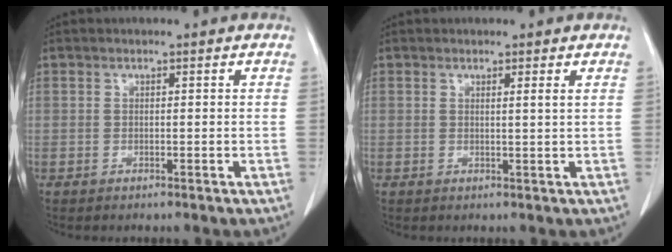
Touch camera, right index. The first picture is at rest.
{"total": 1.1, "force": [0.7, -0.4, 0.8], "torque": [-0.020, -0.008, 0.011]}